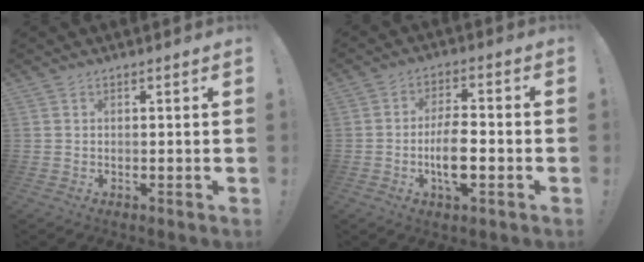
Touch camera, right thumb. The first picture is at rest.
{"total": 9.7, "force": [-2.7, 3.8, 8.5], "torque": [-0.155, 0.002, -0.051]}